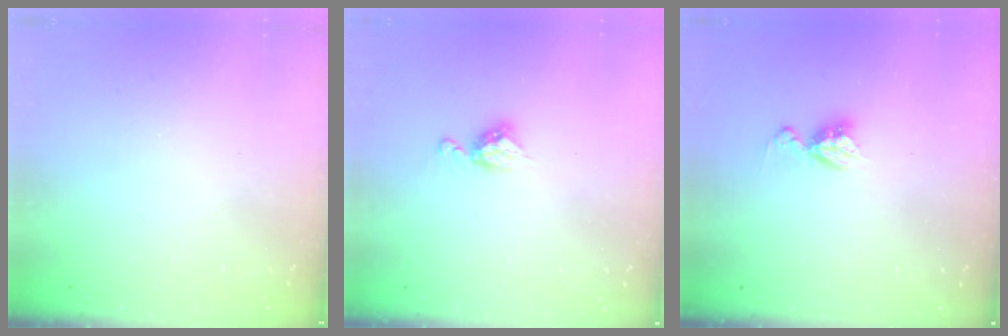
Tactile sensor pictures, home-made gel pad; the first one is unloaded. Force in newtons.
{"total": 7.3, "press": 7.2, "slide": 0.7}
{"total": 8.5, "press": 8.5, "slide": 0.7}